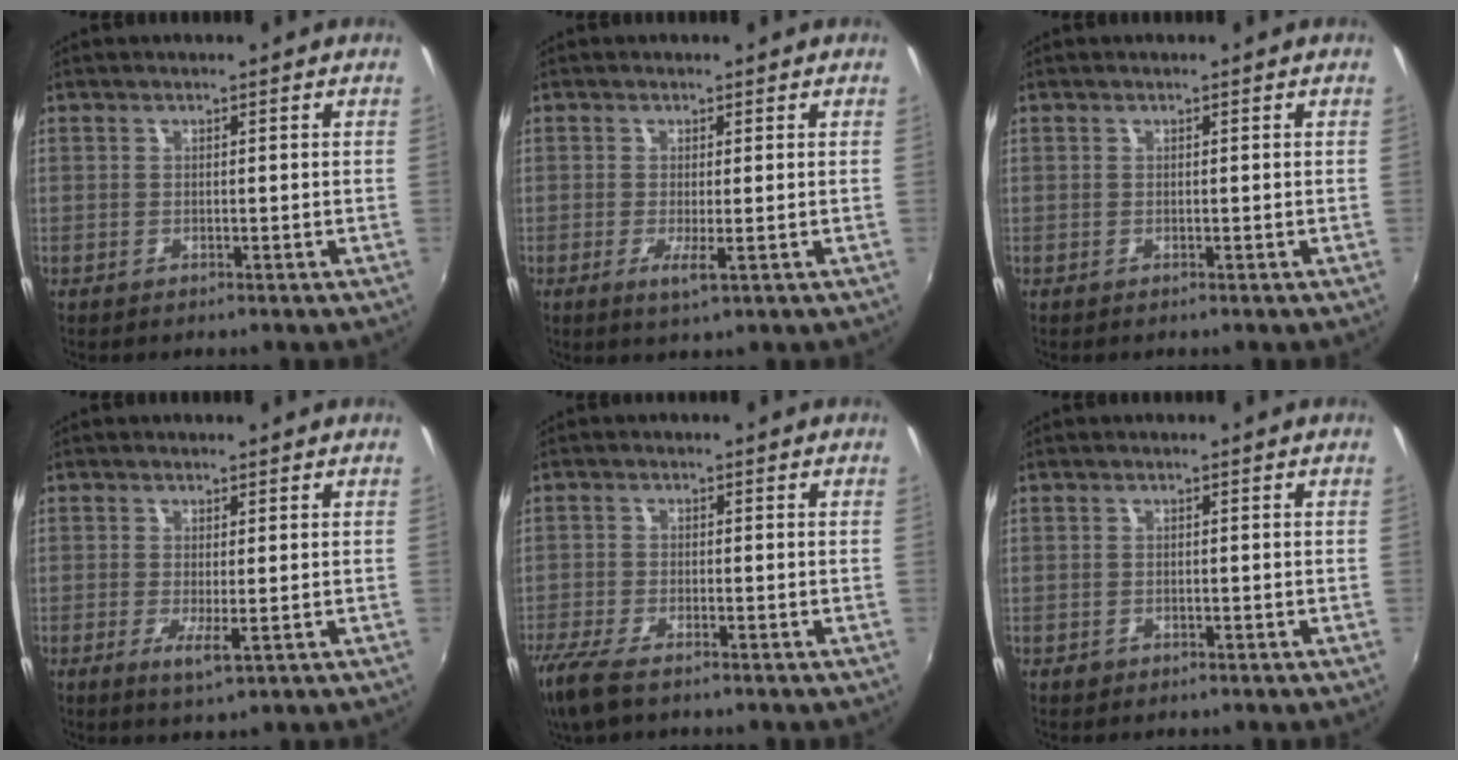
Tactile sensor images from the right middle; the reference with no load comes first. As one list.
[{"total": 2.7, "force": [-0.6, 0.0, 2.6], "torque": [-0.052, -0.009, -0.010]}, {"total": 0.0}, {"total": 3.2, "force": [-0.7, 0.3, 3.2], "torque": [-0.063, -0.011, -0.010]}, {"total": 9.0, "force": [-6.5, 2.6, 5.6], "torque": [-0.142, -0.037, -0.128]}, {"total": 1.1, "force": [-0.7, 0.8, 0.4], "torque": [-0.010, -0.002, -0.008]}]